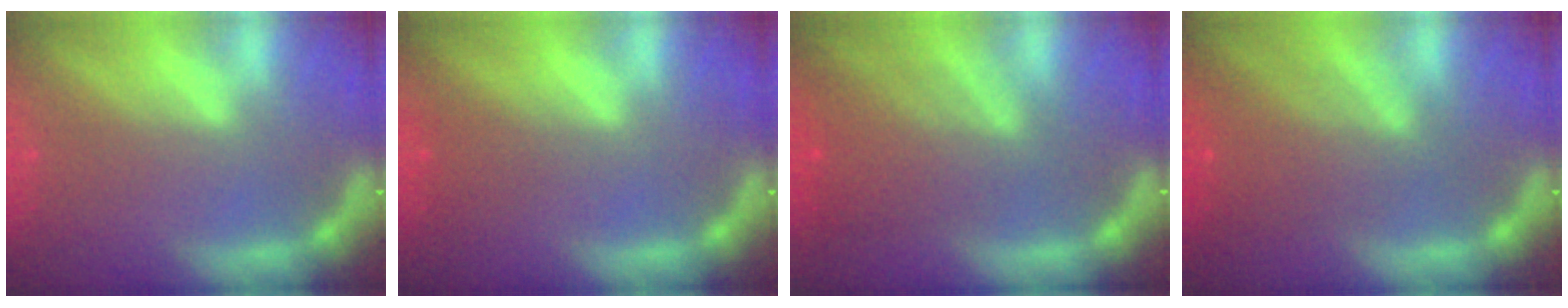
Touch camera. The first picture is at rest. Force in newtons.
{"total": 1.5}
{"total": 6.1}
{"total": 6.0}